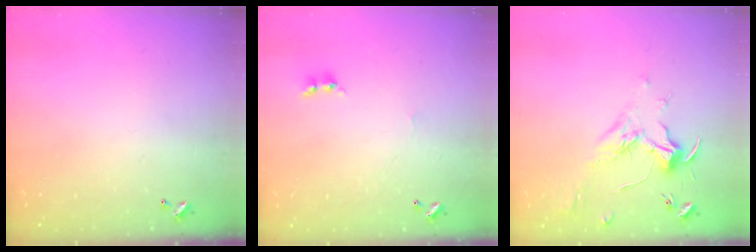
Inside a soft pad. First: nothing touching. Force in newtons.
{"total": 1.7, "press": 1.6, "slide": 0.5}
{"total": 1.7, "press": 1.5, "slide": 0.8}